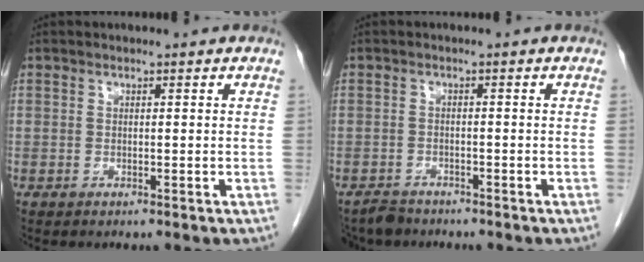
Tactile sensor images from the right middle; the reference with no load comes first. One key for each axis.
{"total": 3.5, "fx": -3.2, "fy": 1.4, "fz": 0.1, "tx": -0.005, "ty": -0.005, "tz": -0.055}